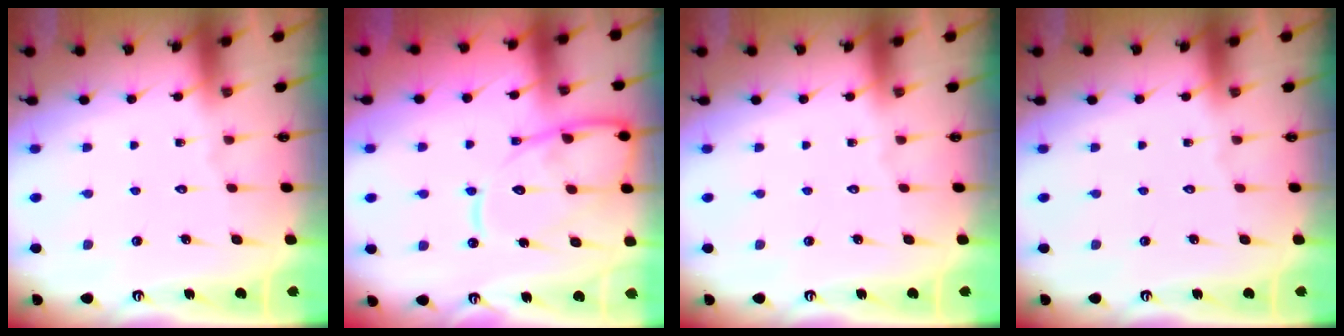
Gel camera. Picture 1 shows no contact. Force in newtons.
{"total": 13.8, "press": 13.7, "slide": 1.5}
{"total": 0.0}
{"total": 0.0}